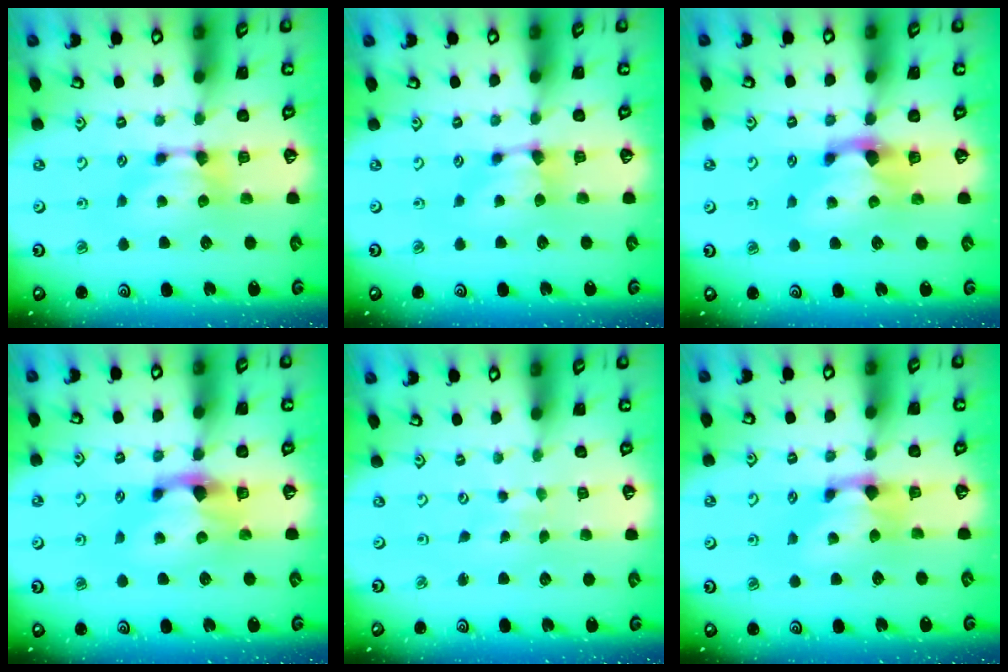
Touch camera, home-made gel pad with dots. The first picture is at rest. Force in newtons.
{"total": 0.6, "press": 0.4, "slide": 0.4}
{"total": 2.0, "press": 1.5, "slide": 1.4}
{"total": 2.2, "press": 1.8, "slide": 1.3}
{"total": 4.0, "press": 4.0, "slide": 0.1}
{"total": 1.4, "press": 0.4, "slide": 1.3}